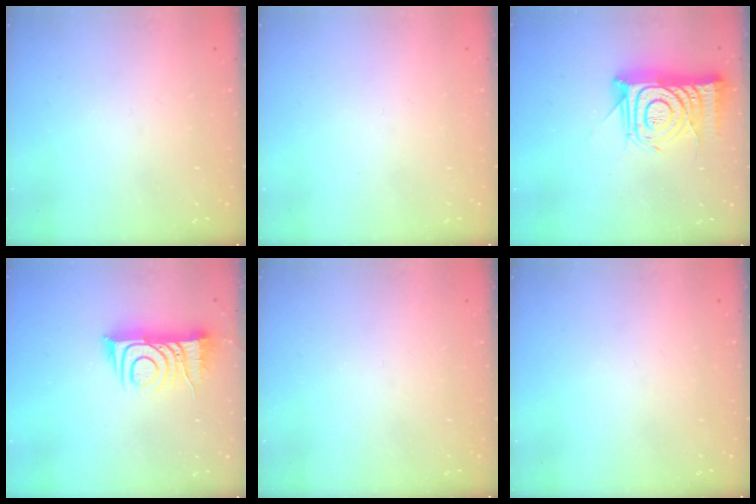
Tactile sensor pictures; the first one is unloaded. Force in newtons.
{"total": 1.7, "press": 1.7, "slide": 0.1}
{"total": 16.2, "press": 16.1, "slide": 1.2}
{"total": 10.6, "press": 10.6, "slide": 0.9}
{"total": 0.0}
{"total": 0.0}